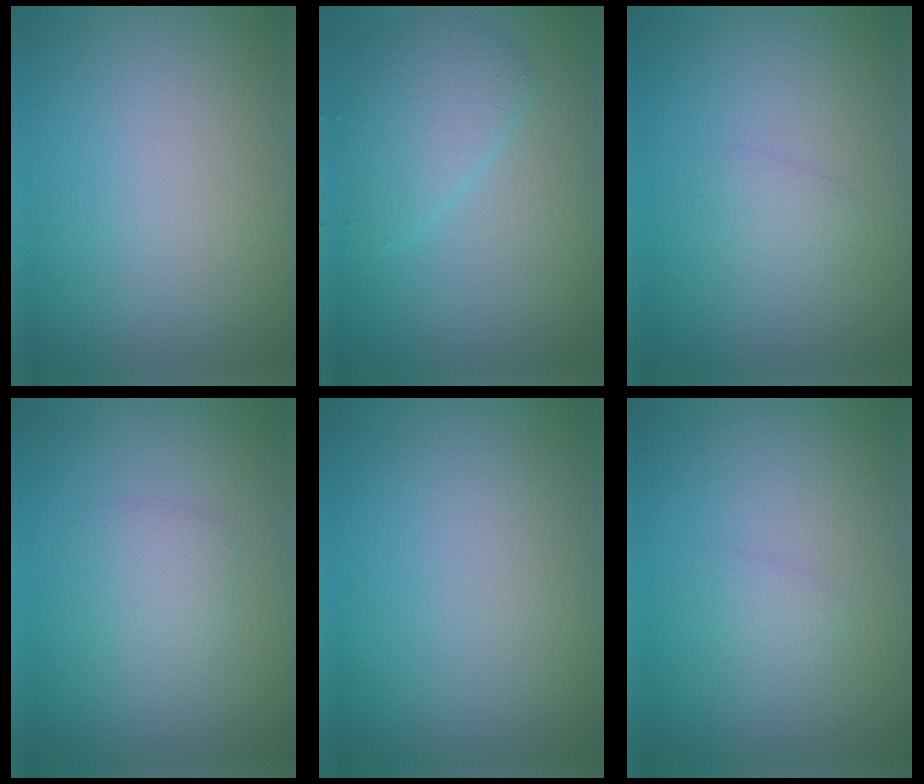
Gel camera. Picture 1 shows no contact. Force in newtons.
{"total": 3.0, "press": 3.0, "slide": 0.2}
{"total": 0.9, "press": 0.9, "slide": 0.0}
{"total": 1.7, "press": 1.7, "slide": 0.0}
{"total": 0.0}
{"total": 0.8, "press": 0.8, "slide": 0.1}